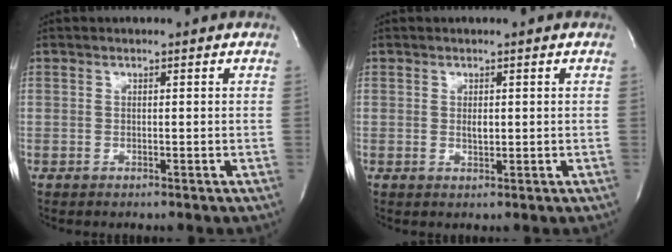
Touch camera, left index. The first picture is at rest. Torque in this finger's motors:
{"motor_torque": [0.23, 0.22, 0.18, 0.00]}